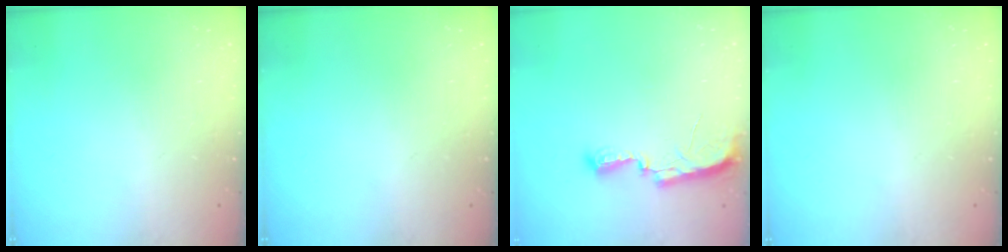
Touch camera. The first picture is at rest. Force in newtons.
{"total": 0.0}
{"total": 7.6, "press": 7.6, "slide": 0.7}
{"total": 0.0}